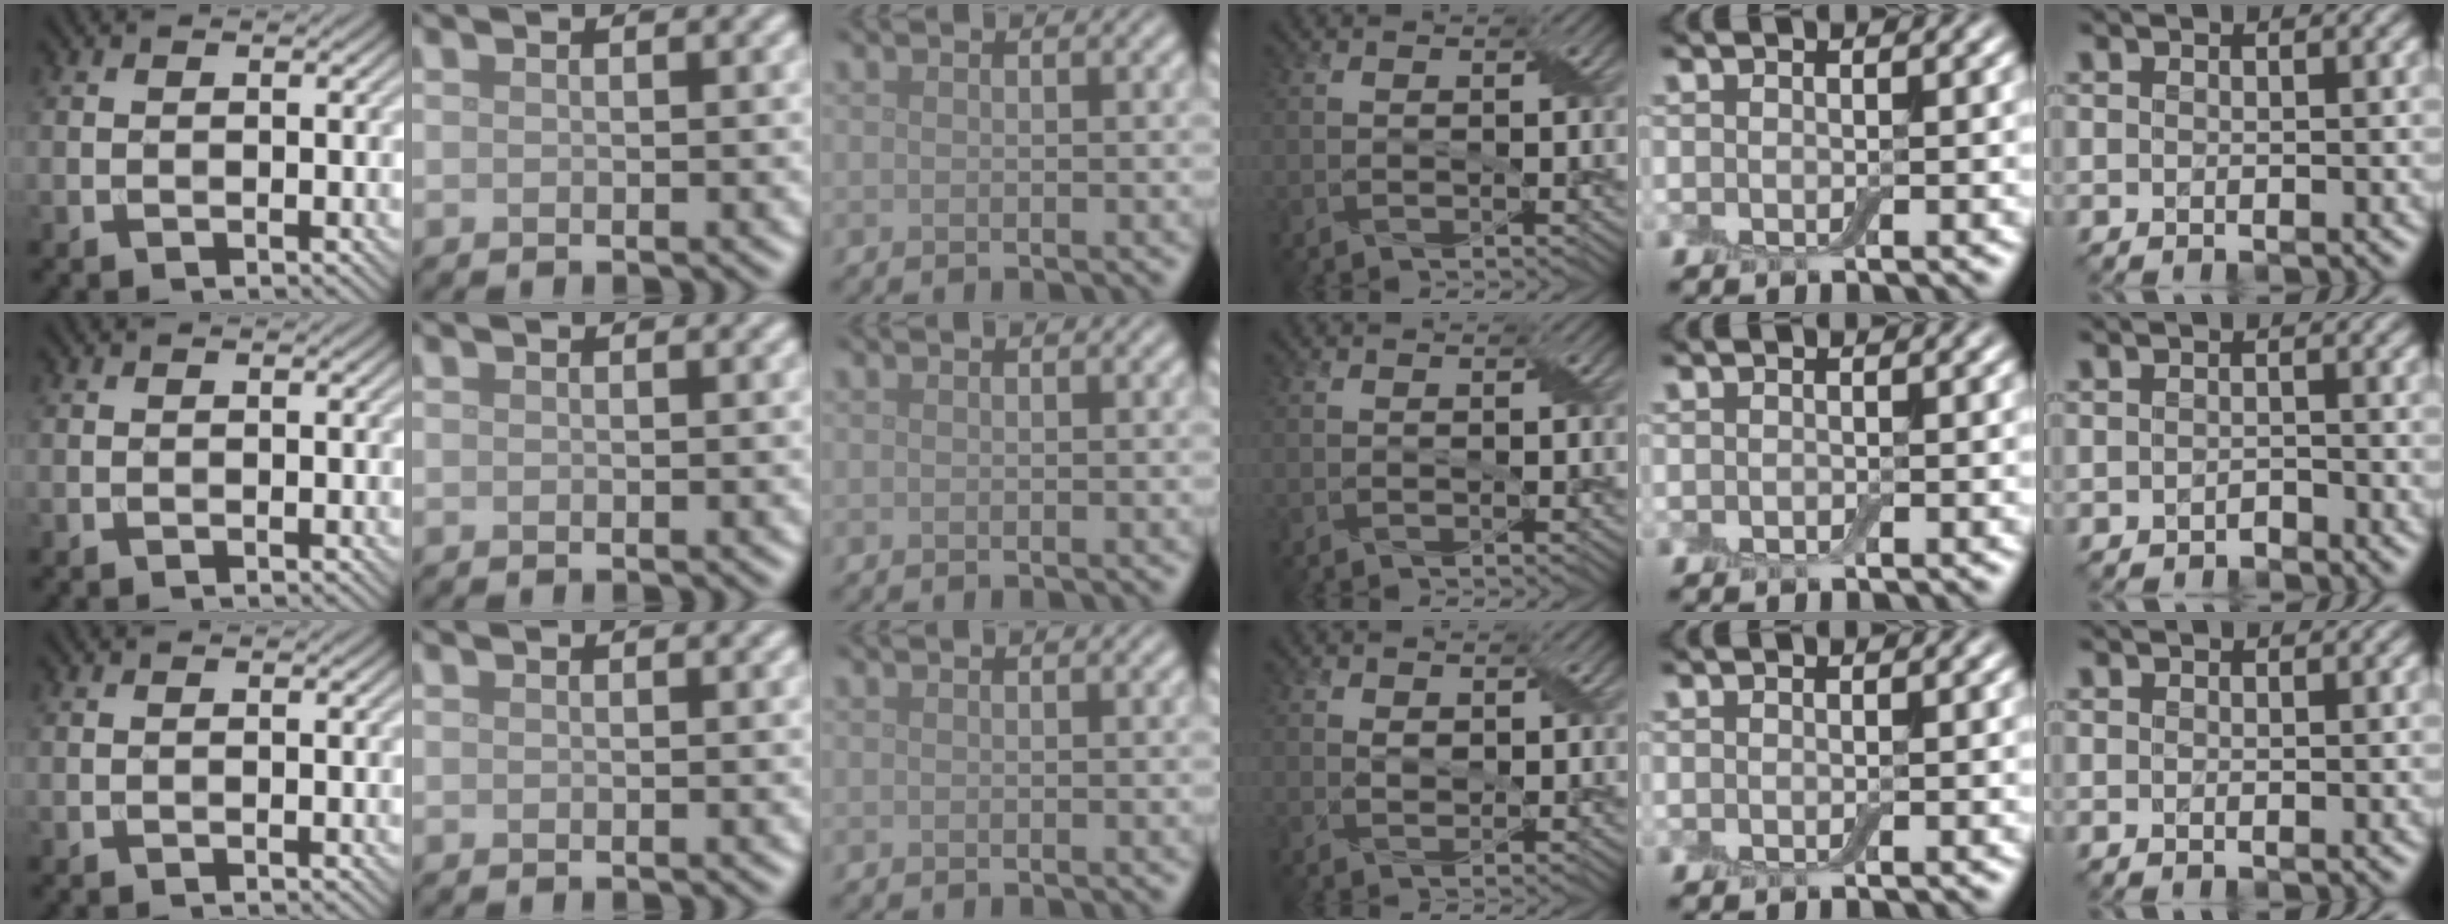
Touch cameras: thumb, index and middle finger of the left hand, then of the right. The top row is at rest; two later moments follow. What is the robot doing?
{"motion": "peel", "object": "aluminum foil"}